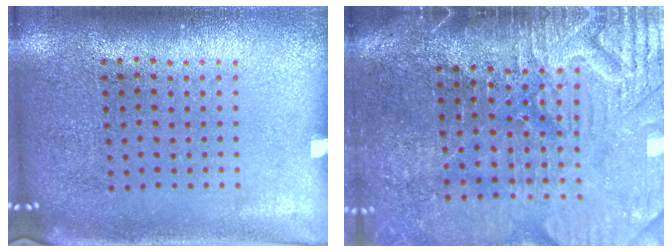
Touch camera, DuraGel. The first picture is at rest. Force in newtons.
{"total": 4.4, "press": 4.0, "slide": 2.0}